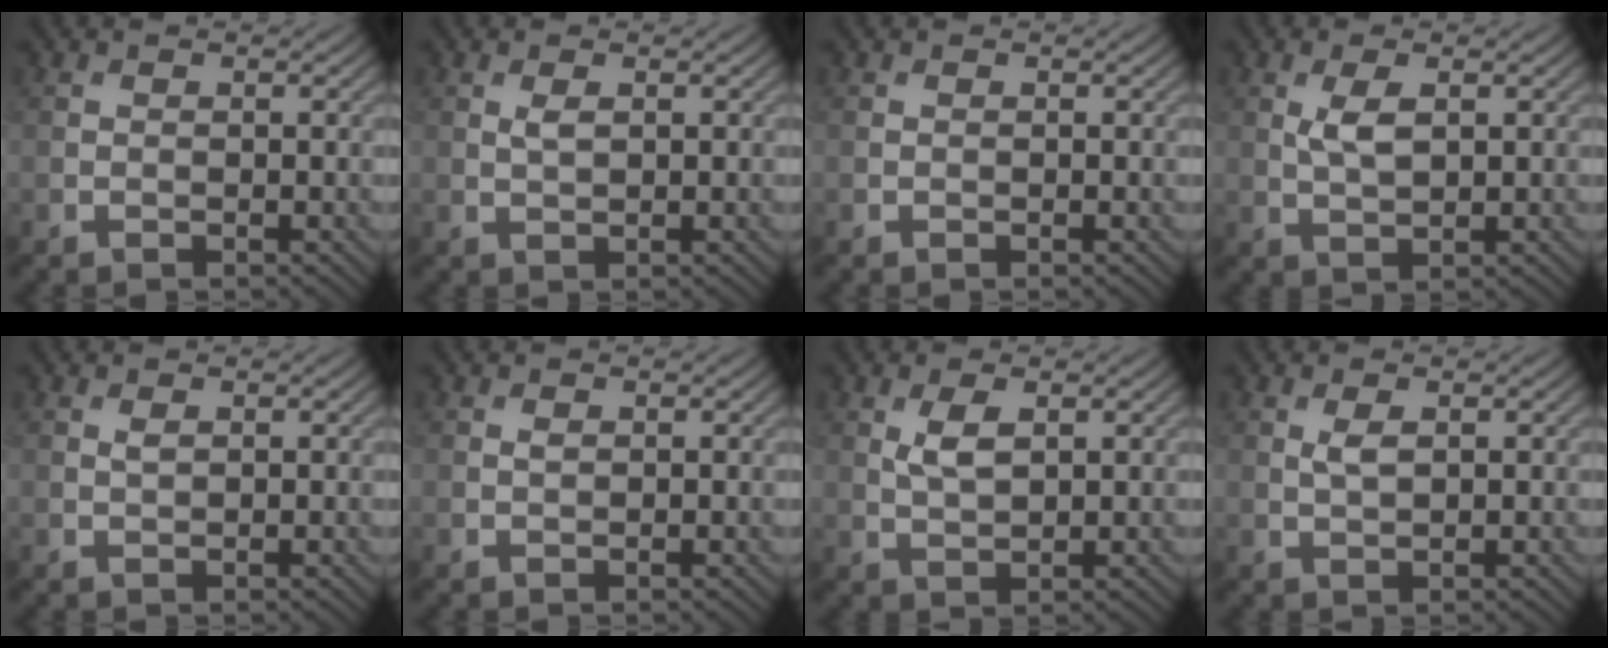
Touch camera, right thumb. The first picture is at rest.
{"total": 1.4, "force": [0.5, 0.5, 1.2], "torque": [-0.029, -0.001, 0.012]}
{"total": 0.0}
{"total": 3.2, "force": [0.9, 1.3, 2.8], "torque": [-0.064, -0.001, 0.022]}
{"total": 0.8, "force": [0.4, 0.3, 0.6], "torque": [-0.017, -0.001, 0.009]}
{"total": 0.5, "force": [0.3, 0.3, 0.4], "torque": [-0.009, 0.000, 0.005]}
{"total": 3.2, "force": [1.1, 1.4, 2.7], "torque": [-0.062, -0.001, 0.026]}
{"total": 1.9, "force": [0.7, 0.8, 1.6], "torque": [-0.039, -0.001, 0.015]}